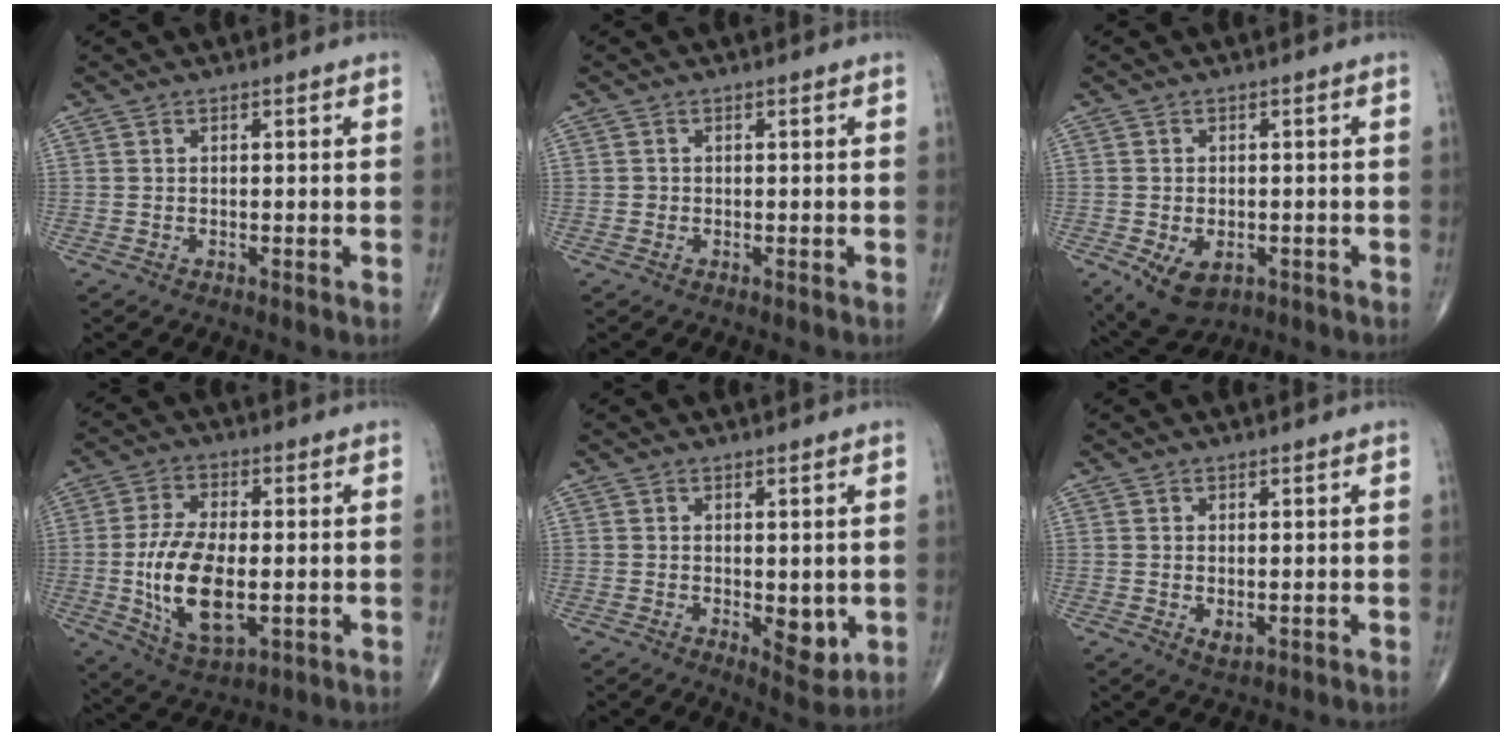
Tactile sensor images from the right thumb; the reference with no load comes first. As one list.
[{"total": 0.5, "force": [-0.1, 0.5, 0.1], "torque": [0.001, 0.003, -0.003]}, {"total": 7.4, "force": [-2.9, 4.7, 4.9], "torque": [-0.076, 0.001, -0.035]}, {"total": 14.5, "force": [-1.8, 7.2, 12.5], "torque": [-0.234, -0.009, -0.024]}, {"total": 5.2, "force": [-0.6, 2.5, 4.5], "torque": [-0.045, -0.013, -0.001]}, {"total": 2.2, "force": [-0.2, 1.3, 1.8], "torque": [-0.027, -0.007, 0.002]}]